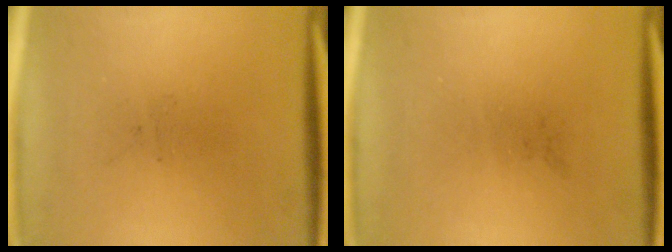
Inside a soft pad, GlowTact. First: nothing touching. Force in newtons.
{"total": 0.0}